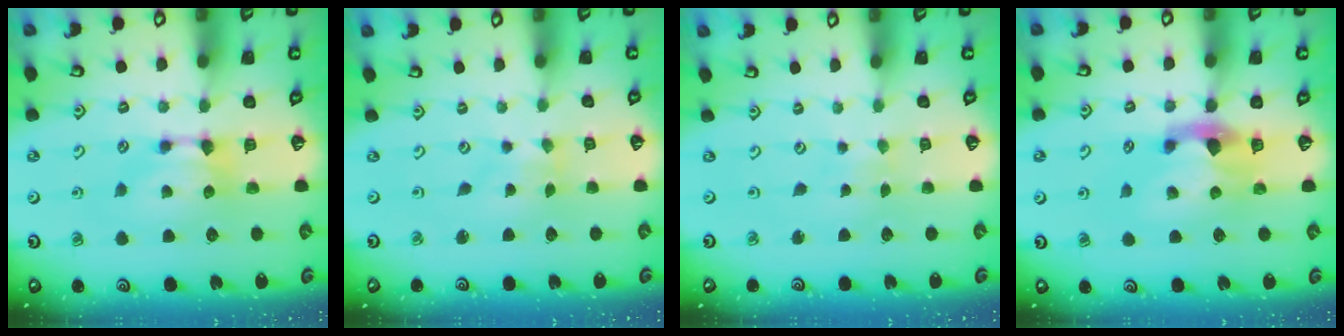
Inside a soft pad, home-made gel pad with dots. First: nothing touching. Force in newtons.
{"total": 2.6, "press": 2.4, "slide": 0.8}
{"total": 3.7, "press": 3.7, "slide": 0.2}
{"total": 2.7, "press": 2.4, "slide": 1.3}